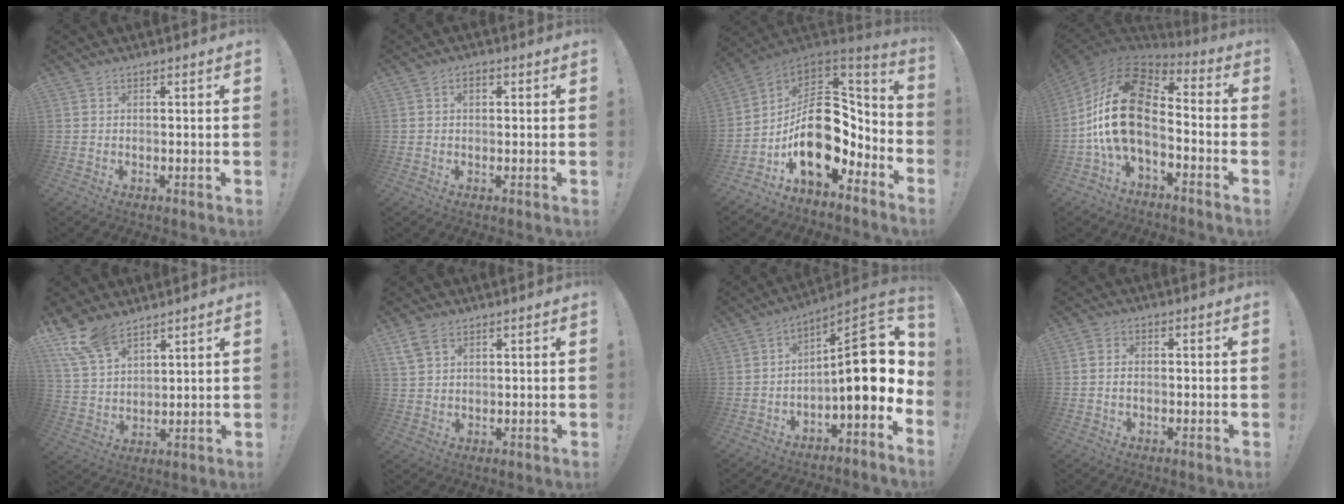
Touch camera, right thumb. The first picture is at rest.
{"total": 1.9, "force": [0.4, 1.3, 1.4], "torque": [-0.026, 0.006, 0.004]}
{"total": 22.3, "force": [-2.5, 14.6, 16.8], "torque": [-0.260, 0.001, -0.021]}
{"total": 18.8, "force": [-0.9, 10.6, 15.6], "torque": [-0.311, 0.006, -0.011]}
{"total": 12.6, "force": [9.3, 6.3, 5.8], "torque": [-0.117, -0.049, 0.181]}
{"total": 6.1, "force": [4.0, 3.7, 2.8], "torque": [-0.050, -0.011, 0.080]}
{"total": 16.3, "force": [0.0, 5.9, 15.2], "torque": [-0.202, 0.000, 0.006]}
{"total": 2.1, "force": [-0.4, 1.6, 1.4], "torque": [-0.020, 0.006, -0.008]}